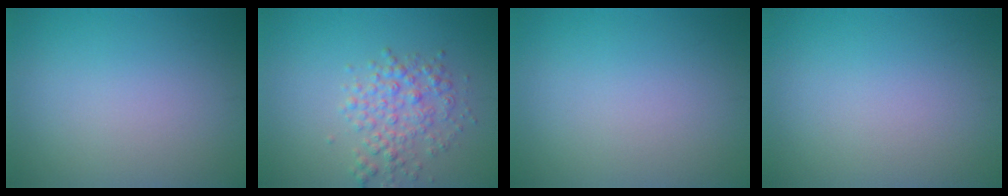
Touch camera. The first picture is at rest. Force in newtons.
{"total": 3.3, "press": 3.3, "slide": 0.1}
{"total": 0.0}
{"total": 0.0}